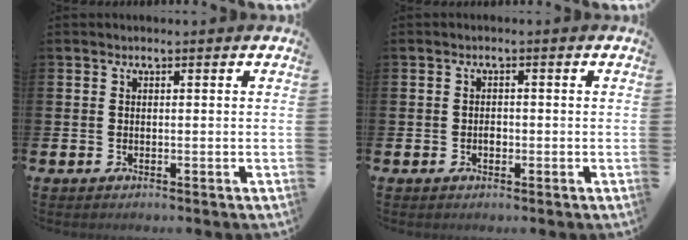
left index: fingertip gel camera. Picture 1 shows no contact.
{"total": 1.4, "force": [-0.4, 0.9, 0.9], "torque": [-0.008, 0.001, -0.011]}